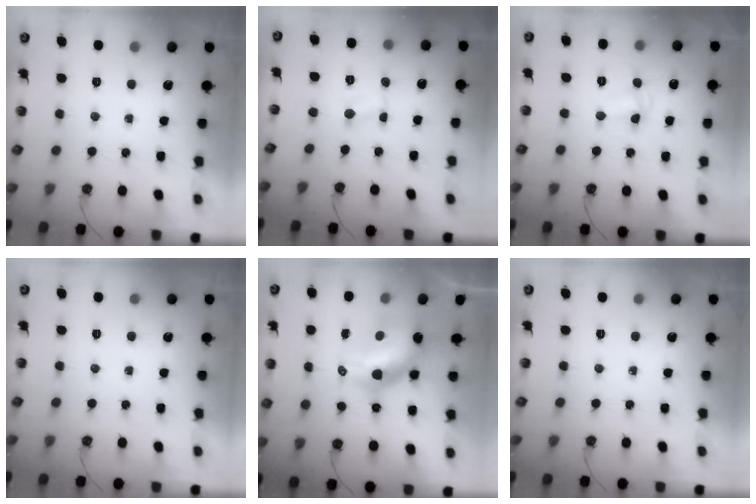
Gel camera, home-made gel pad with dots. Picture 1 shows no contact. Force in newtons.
{"total": 1.1, "press": 1.0, "slide": 0.3}
{"total": 2.6, "press": 2.6, "slide": 0.6}
{"total": 0.0}
{"total": 10.5, "press": 10.3, "slide": 1.9}
{"total": 0.0}